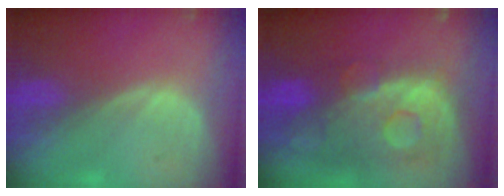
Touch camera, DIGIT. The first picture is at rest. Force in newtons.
{"total": 12.0, "press": 10.1, "slide": 6.5}